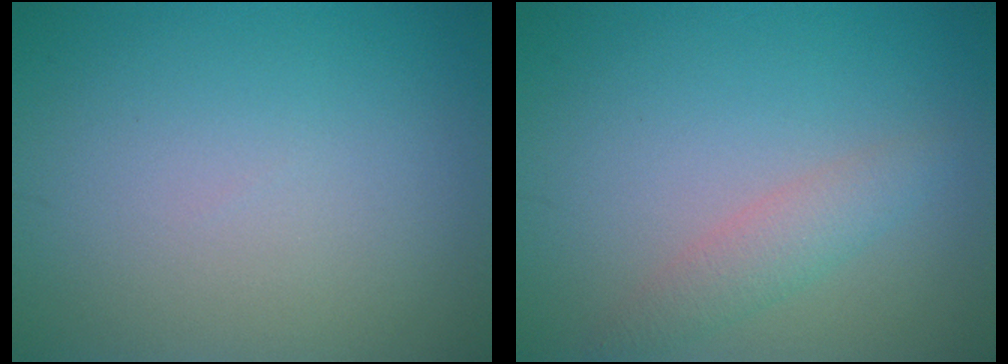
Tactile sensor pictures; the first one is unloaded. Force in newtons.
{"total": 2.2, "press": 2.2, "slide": 0.1}